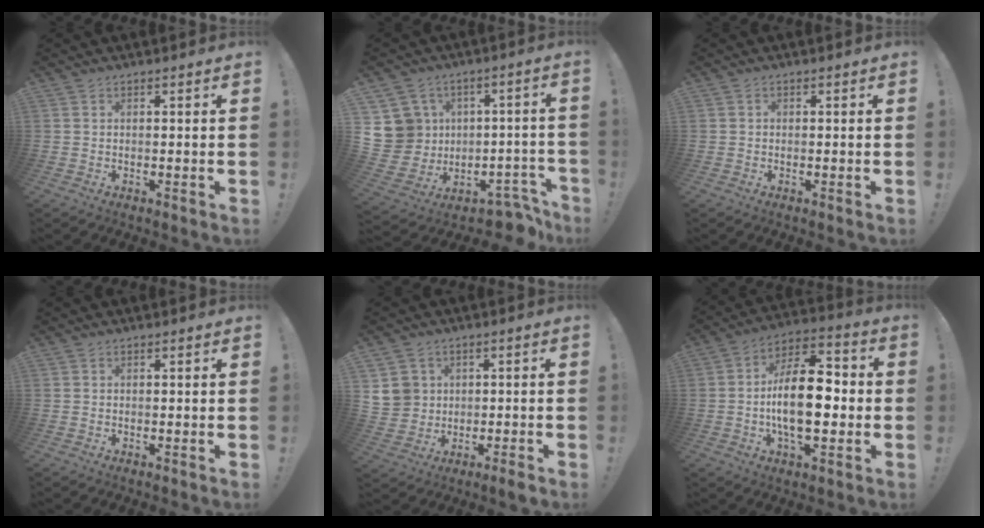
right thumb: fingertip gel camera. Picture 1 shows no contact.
{"total": 10.3, "force": [-1.7, 9.4, 3.8], "torque": [-0.066, 0.012, -0.004]}
{"total": 0.5, "force": [-0.3, 0.4, 0.2], "torque": [-0.009, 0.005, -0.005]}
{"total": 0.0}
{"total": 5.4, "force": [0.0, 5.2, 1.6], "torque": [-0.027, 0.018, 0.010]}
{"total": 18.5, "force": [-2.7, 9.0, 15.9], "torque": [-0.284, 0.010, -0.051]}